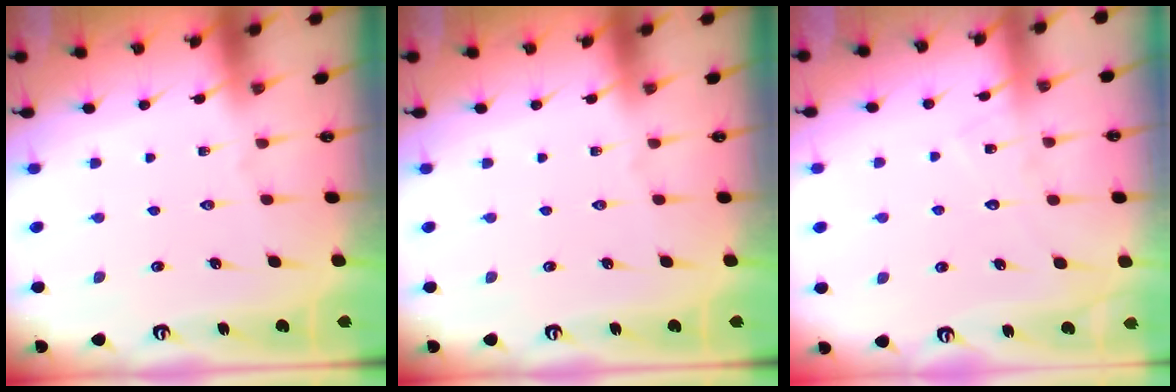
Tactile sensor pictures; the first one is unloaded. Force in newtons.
{"total": 0.0}
{"total": 7.8, "press": 7.8, "slide": 0.3}